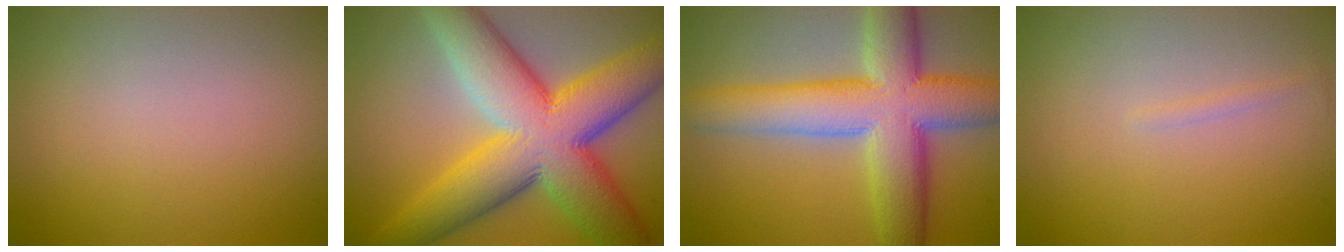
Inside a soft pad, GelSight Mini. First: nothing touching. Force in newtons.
{"total": 14.3, "press": 14.3, "slide": 0.3}
{"total": 11.2, "press": 11.1, "slide": 0.4}
{"total": 0.6, "press": 0.6, "slide": 0.0}